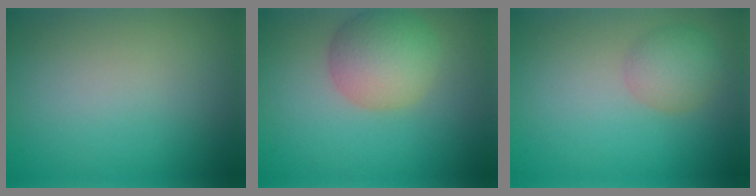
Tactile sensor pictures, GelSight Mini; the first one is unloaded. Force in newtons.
{"total": 5.4, "press": 5.4, "slide": 0.4}
{"total": 2.9, "press": 2.8, "slide": 0.3}